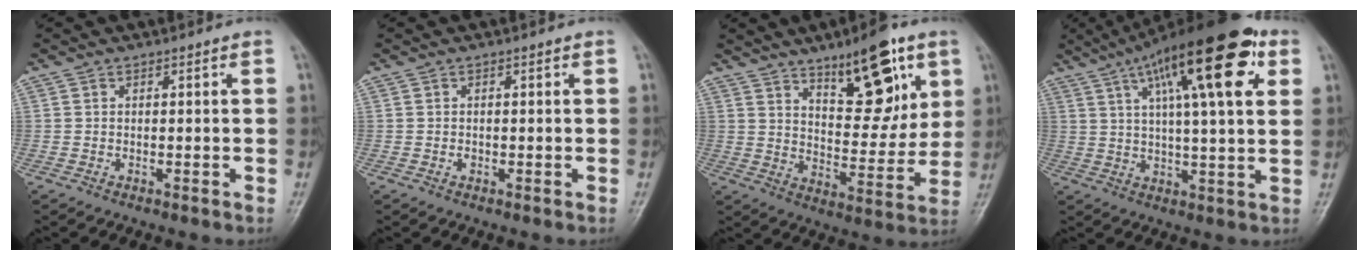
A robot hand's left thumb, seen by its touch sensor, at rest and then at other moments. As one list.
[{"total": 0.6, "force": [-0.1, 0.5, 0.4], "torque": [-0.002, 0.001, -0.003]}, {"total": 16.5, "force": [9.1, 6.5, 12.2], "torque": [-0.133, -0.050, 0.143]}, {"total": 22.2, "force": [9.4, 6.2, 19.1], "torque": [-0.281, 0.003, 0.141]}]